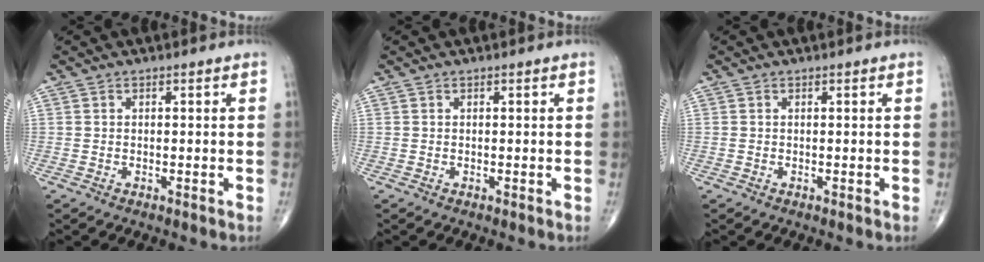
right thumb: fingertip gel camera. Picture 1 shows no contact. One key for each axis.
{"total": 0.0}
{"total": 0.0}